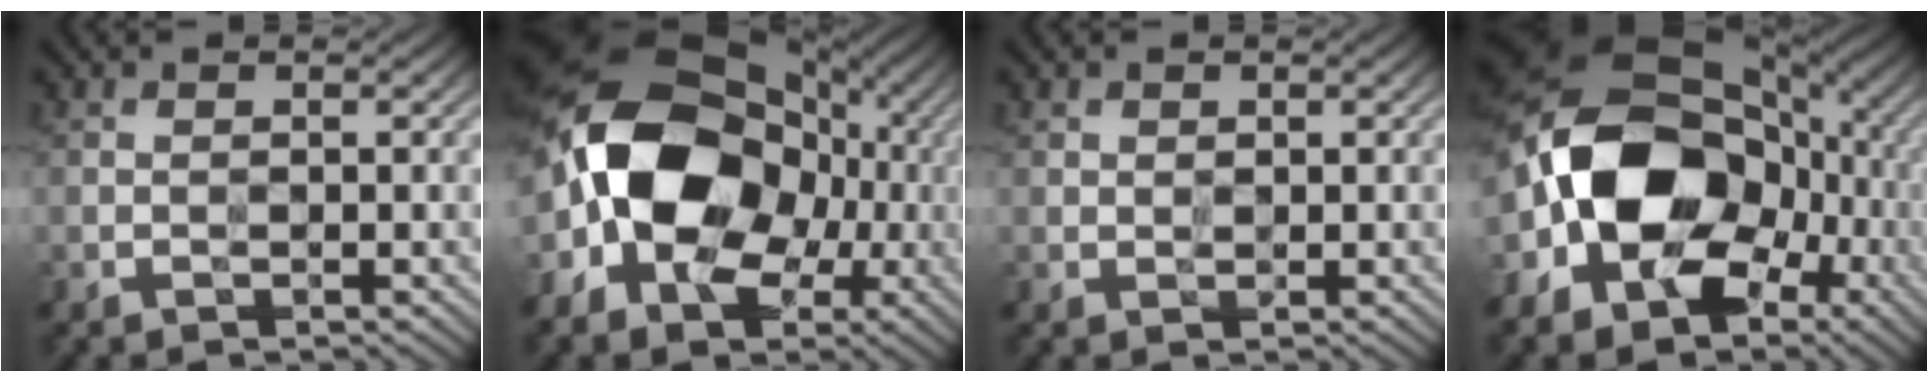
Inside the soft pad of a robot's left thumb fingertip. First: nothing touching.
{"total": 17.9, "force": [-1.8, 12.8, 12.4], "torque": [-0.240, 0.000, -0.036]}
{"total": 0.9, "force": [0.6, 0.7, 0.3], "torque": [-0.006, -0.002, 0.010]}
{"total": 17.7, "force": [-3.5, 12.7, 11.9], "torque": [-0.229, -0.012, -0.064]}